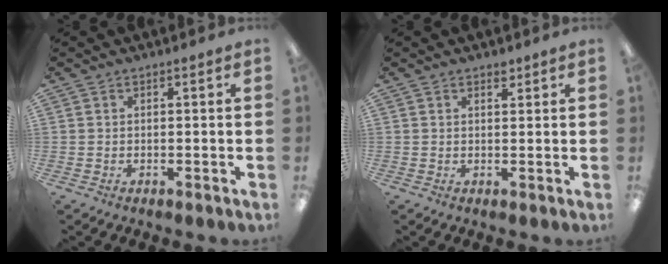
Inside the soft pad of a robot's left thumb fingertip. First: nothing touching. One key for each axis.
{"total": 1.6, "fx": 1.3, "fy": 0.7, "fz": 0.7, "tx": 0.001, "ty": -0.007, "tz": 0.020}